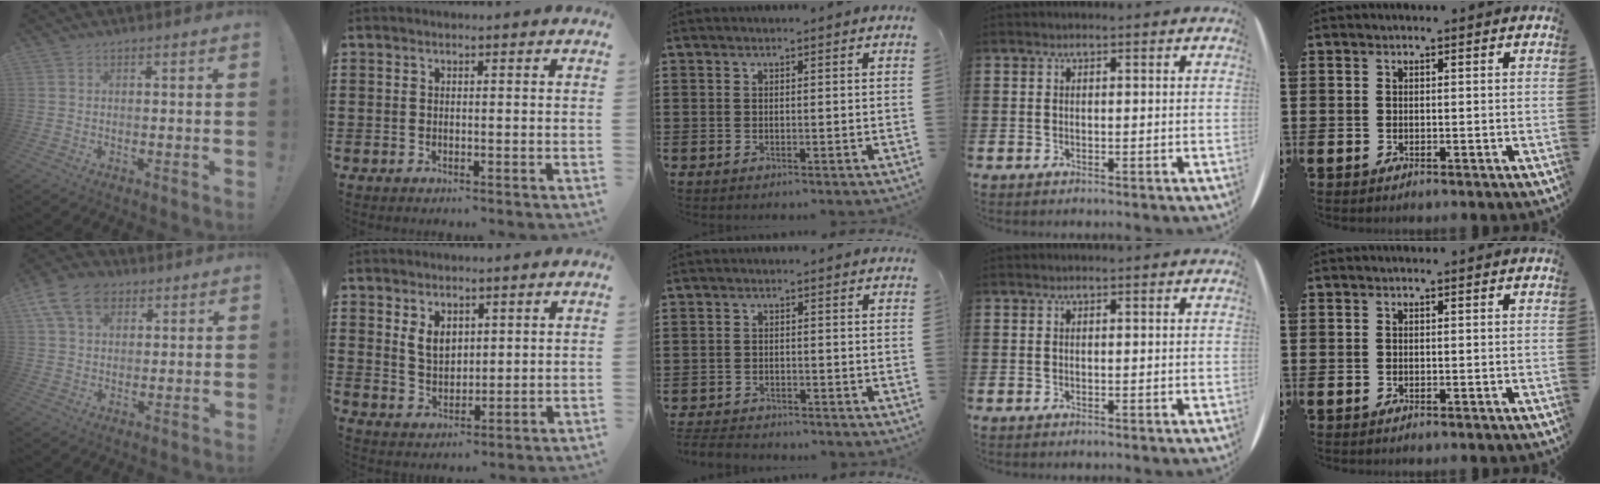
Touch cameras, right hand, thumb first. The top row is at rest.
{"thumb": {"total": 12.2, "force": [5.8, 8.5, 6.6], "torque": [-0.116, -0.015, 0.112]}, "index": {"total": 4.2, "force": [1.9, 2.8, 2.5], "torque": [-0.051, 0.006, 0.033]}, "middle": {"total": 2.8, "force": [-2.7, 0.5, 0.1], "torque": [-0.014, -0.004, -0.062]}}